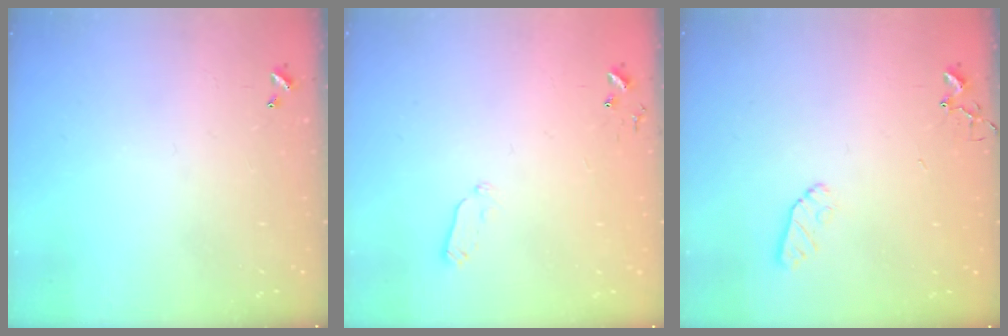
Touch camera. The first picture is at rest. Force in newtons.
{"total": 4.6, "press": 4.5, "slide": 0.9}
{"total": 7.2, "press": 7.1, "slide": 0.8}